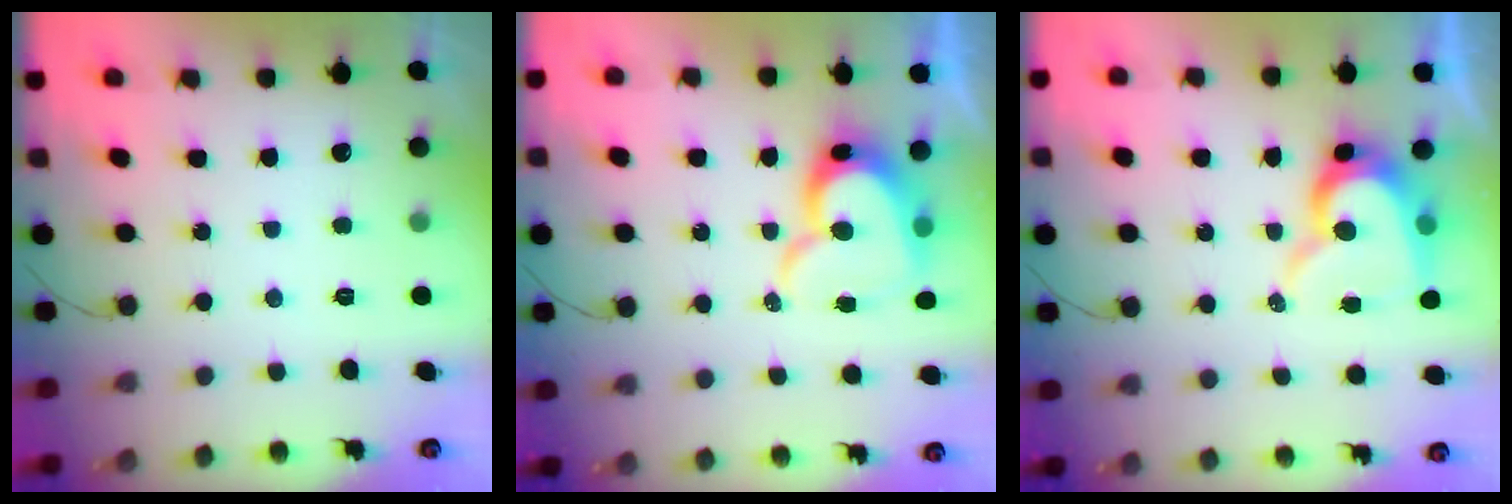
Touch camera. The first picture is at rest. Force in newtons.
{"total": 13.7, "press": 13.6, "slide": 1.3}
{"total": 12.8, "press": 12.7, "slide": 1.2}